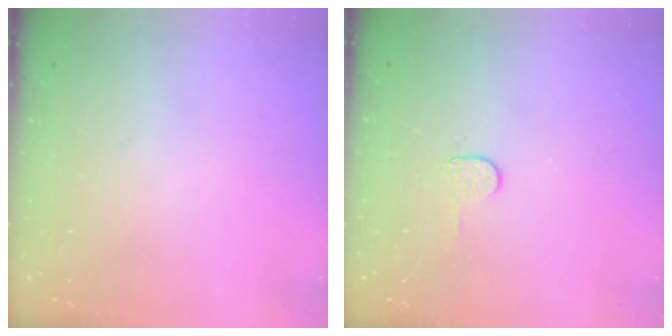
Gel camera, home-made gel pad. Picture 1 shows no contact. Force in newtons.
{"total": 4.5, "press": 4.5, "slide": 0.5}